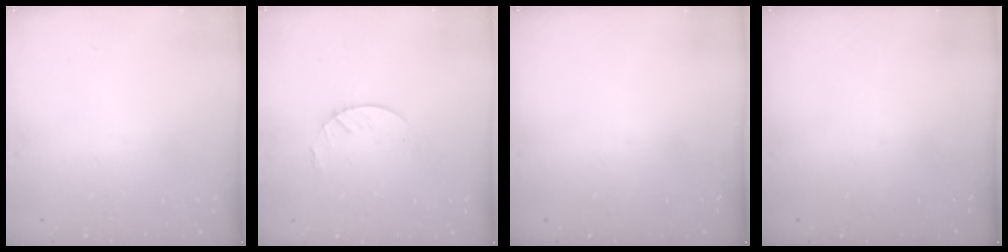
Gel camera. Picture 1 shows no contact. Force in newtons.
{"total": 4.9, "press": 4.9, "slide": 0.4}
{"total": 0.0}
{"total": 0.0}